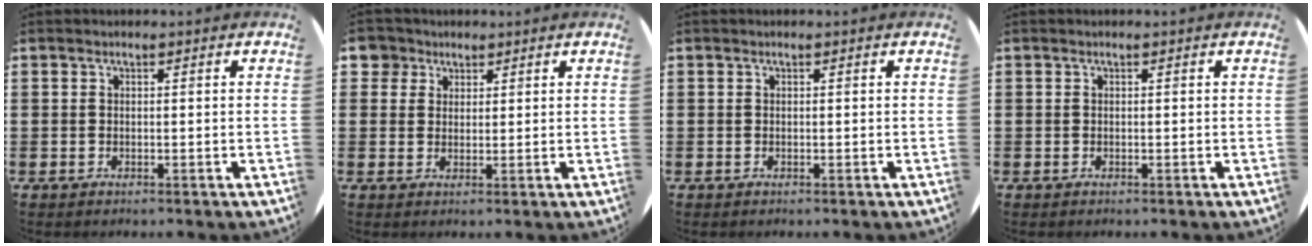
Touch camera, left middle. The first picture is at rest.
{"total": 3.4, "force": [2.3, 2.5, 0.3], "torque": [-0.002, 0.005, 0.041]}
{"total": 0.0}
{"total": 0.0}